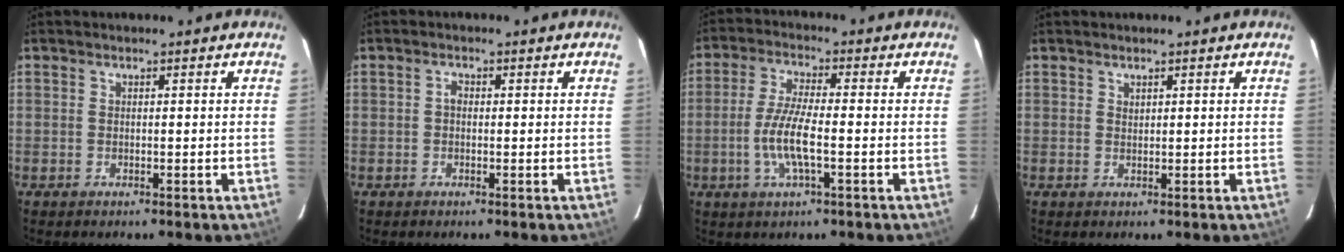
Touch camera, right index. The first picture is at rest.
{"total": 1.0, "force": [-0.1, 0.8, 0.6], "torque": [-0.011, 0.006, -0.004]}
{"total": 8.0, "force": [-2.0, 1.4, 7.6], "torque": [-0.156, -0.003, -0.042]}
{"total": 0.6, "force": [0.5, 0.3, 0.1], "torque": [-0.001, 0.001, 0.011]}